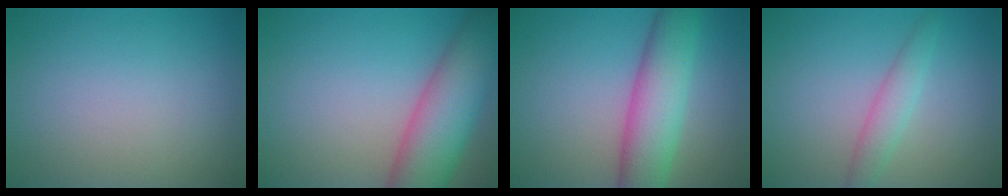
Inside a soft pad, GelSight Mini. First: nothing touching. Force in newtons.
{"total": 9.0, "press": 9.0, "slide": 0.5}
{"total": 7.1, "press": 7.1, "slide": 0.2}
{"total": 2.3, "press": 2.3, "slide": 0.1}